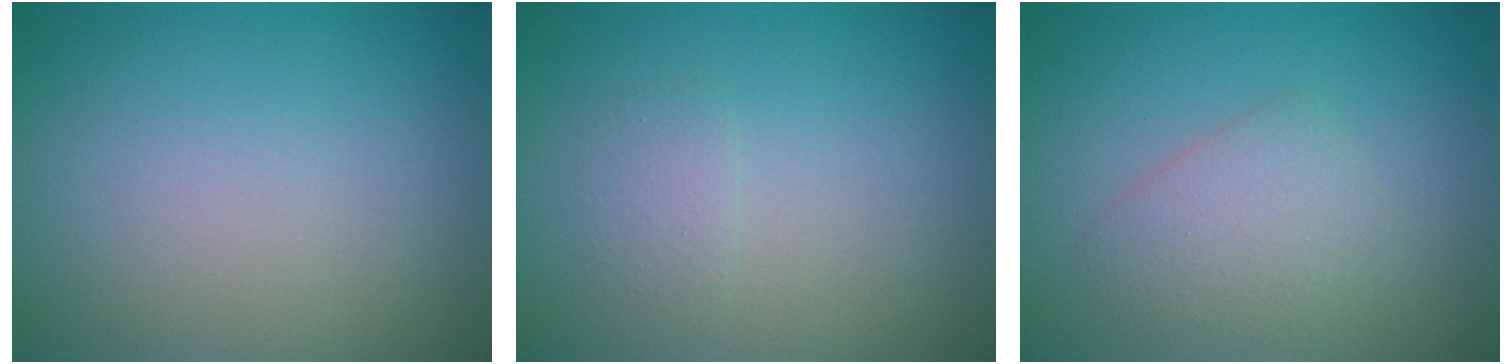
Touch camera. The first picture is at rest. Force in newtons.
{"total": 1.2, "press": 1.2, "slide": 0.1}
{"total": 2.5, "press": 2.5, "slide": 0.1}